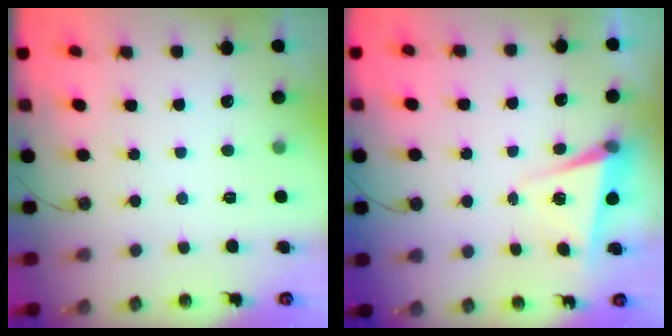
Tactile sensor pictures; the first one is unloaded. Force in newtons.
{"total": 6.2, "press": 5.9, "slide": 1.9}